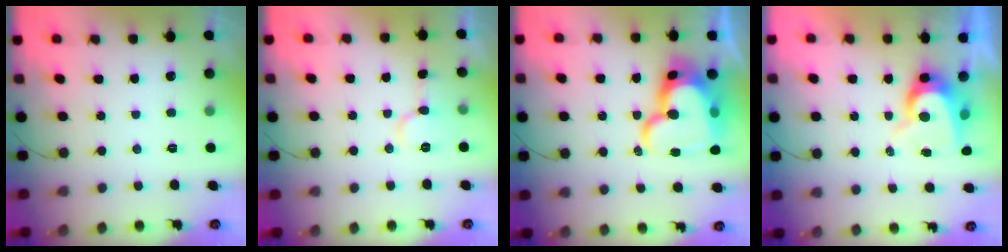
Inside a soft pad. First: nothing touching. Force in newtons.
{"total": 7.2, "press": 7.2, "slide": 0.8}
{"total": 23.0, "press": 22.8, "slide": 2.3}
{"total": 7.7, "press": 7.7, "slide": 0.7}